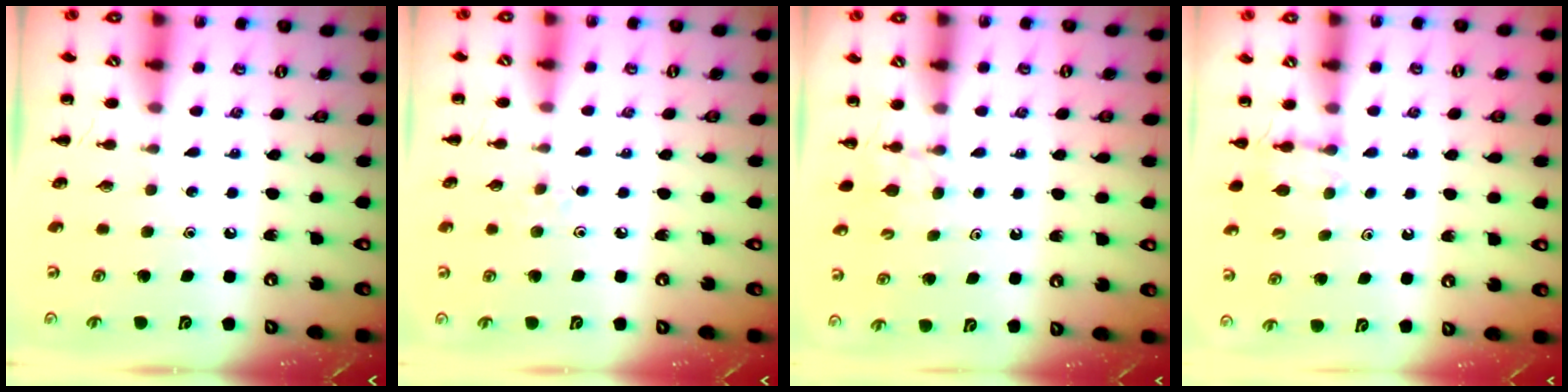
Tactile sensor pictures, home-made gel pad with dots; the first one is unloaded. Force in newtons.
{"total": 4.2, "press": 3.9, "slide": 1.5}
{"total": 2.6, "press": 2.4, "slide": 1.1}
{"total": 6.1, "press": 5.9, "slide": 1.6}